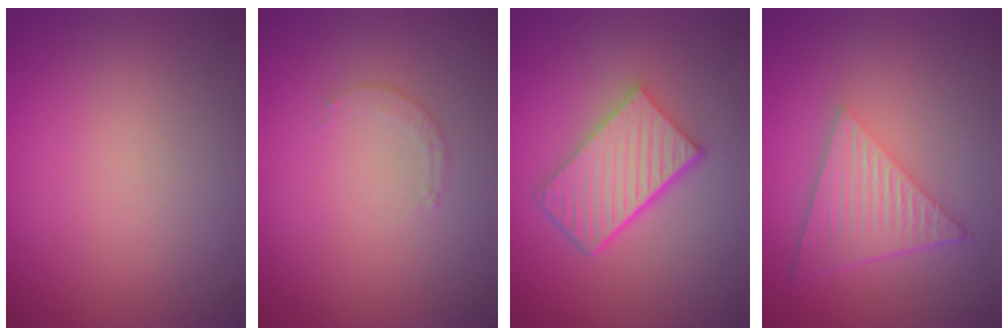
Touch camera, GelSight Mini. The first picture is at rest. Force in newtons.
{"total": 0.6, "press": 0.5, "slide": 0.3}
{"total": 6.2, "press": 4.3, "slide": 4.4}
{"total": 6.4, "press": 4.3, "slide": 4.7}